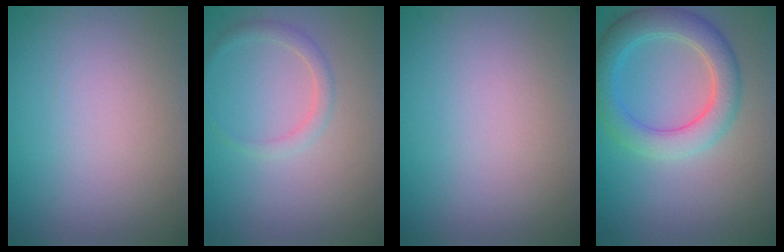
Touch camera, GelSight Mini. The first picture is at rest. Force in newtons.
{"total": 1.3, "press": 1.3, "slide": 0.1}
{"total": 0.0}
{"total": 4.6, "press": 4.6, "slide": 0.2}